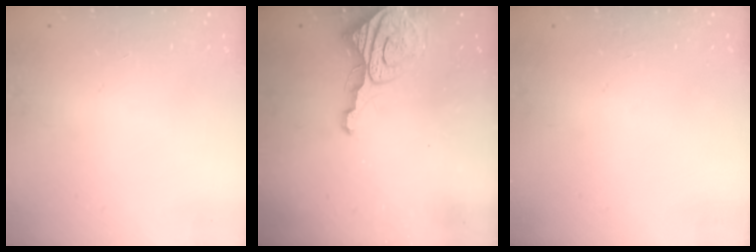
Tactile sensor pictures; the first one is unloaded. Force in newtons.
{"total": 8.9, "press": 8.8, "slide": 1.0}
{"total": 0.0}